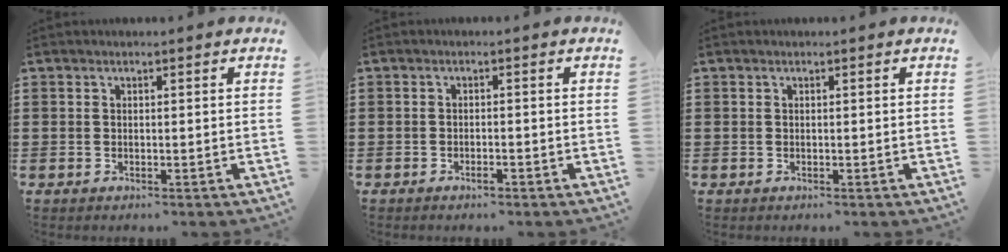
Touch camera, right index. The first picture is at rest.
{"total": 1.2, "force": [-0.9, 0.2, 0.7], "torque": [-0.017, -0.006, -0.015]}
{"total": 0.0}